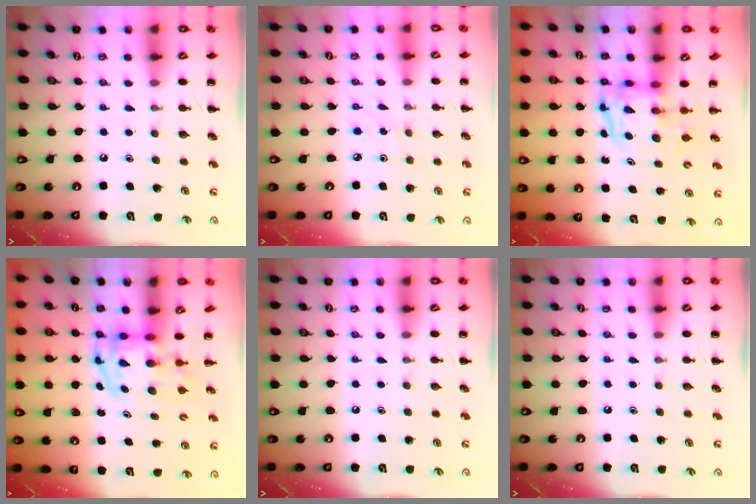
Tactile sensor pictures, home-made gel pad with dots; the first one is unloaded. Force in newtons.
{"total": 2.1, "press": 2.0, "slide": 0.7}
{"total": 4.0, "press": 4.0, "slide": 0.4}
{"total": 3.8, "press": 3.7, "slide": 0.7}
{"total": 0.0}
{"total": 0.0}